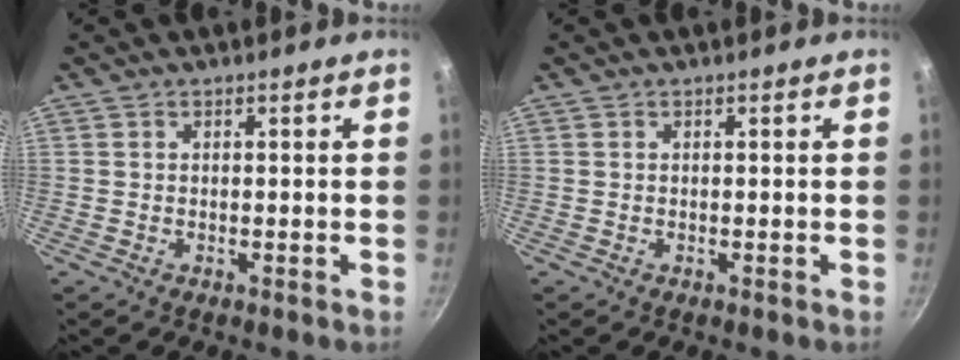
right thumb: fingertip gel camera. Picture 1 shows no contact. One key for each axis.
{"total": 0.0}